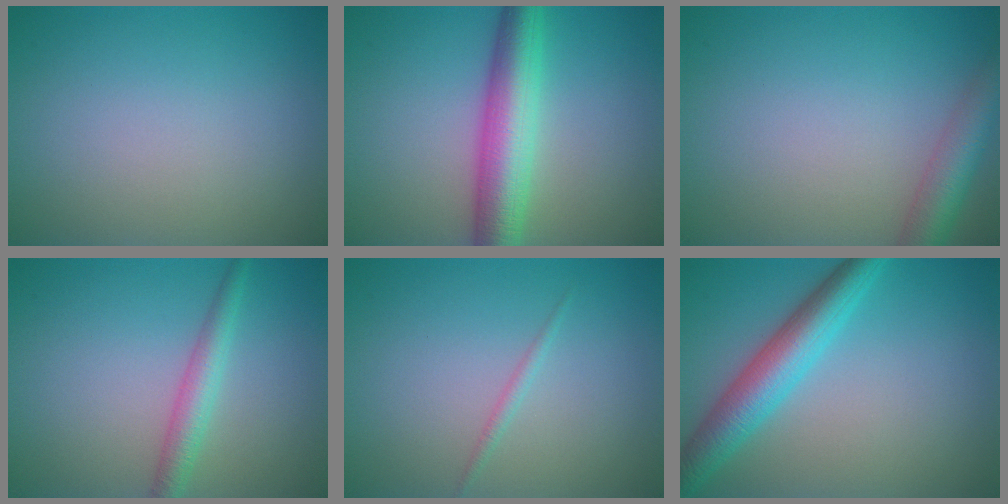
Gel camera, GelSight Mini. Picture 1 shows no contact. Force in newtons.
{"total": 6.6, "press": 6.6, "slide": 0.1}
{"total": 4.0, "press": 4.0, "slide": 0.3}
{"total": 2.6, "press": 2.6, "slide": 0.1}
{"total": 0.8, "press": 0.8, "slide": 0.1}
{"total": 5.5, "press": 5.5, "slide": 0.1}